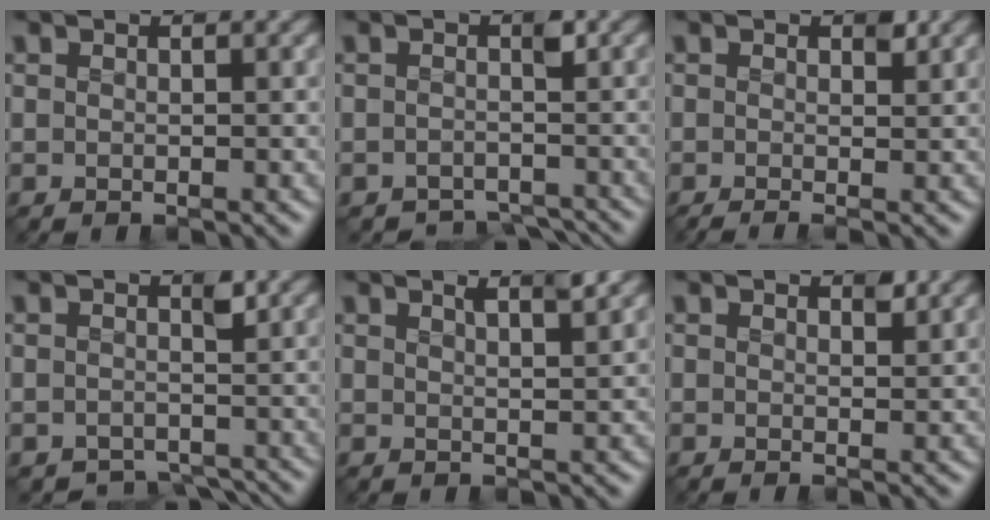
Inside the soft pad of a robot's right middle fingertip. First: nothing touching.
{"total": 3.1, "force": [-2.6, 1.3, 1.0], "torque": [0.003, -0.011, -0.047]}
{"total": 1.5, "force": [-0.1, 0.3, 1.4], "torque": [-0.020, -0.007, -0.008]}
{"total": 2.7, "force": [-2.2, 1.2, 1.0], "torque": [0.002, -0.012, -0.039]}
{"total": 2.1, "force": [1.3, 0.4, 1.6], "torque": [-0.012, 0.003, 0.012]}
{"total": 0.9, "force": [0.5, 0.2, 0.7], "torque": [-0.012, -0.005, 0.007]}